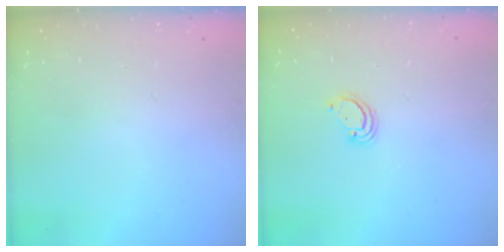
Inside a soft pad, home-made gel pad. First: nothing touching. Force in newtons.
{"total": 2.9, "press": 2.8, "slide": 0.2}